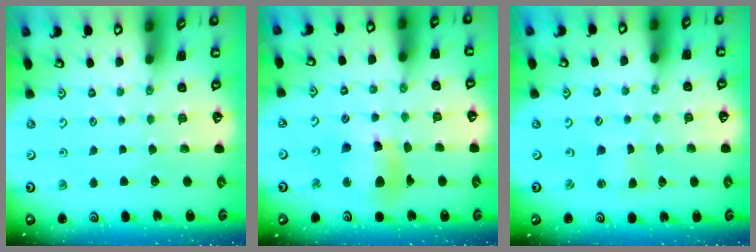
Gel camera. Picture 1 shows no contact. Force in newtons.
{"total": 12.7, "press": 12.6, "slide": 1.9}
{"total": 1.3, "press": 1.3, "slide": 0.1}